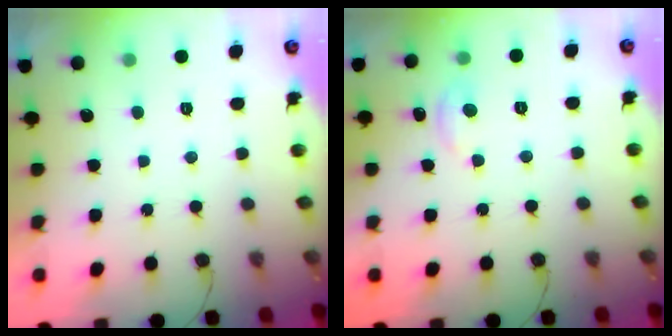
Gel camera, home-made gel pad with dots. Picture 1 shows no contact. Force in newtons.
{"total": 4.0, "press": 4.0, "slide": 0.5}